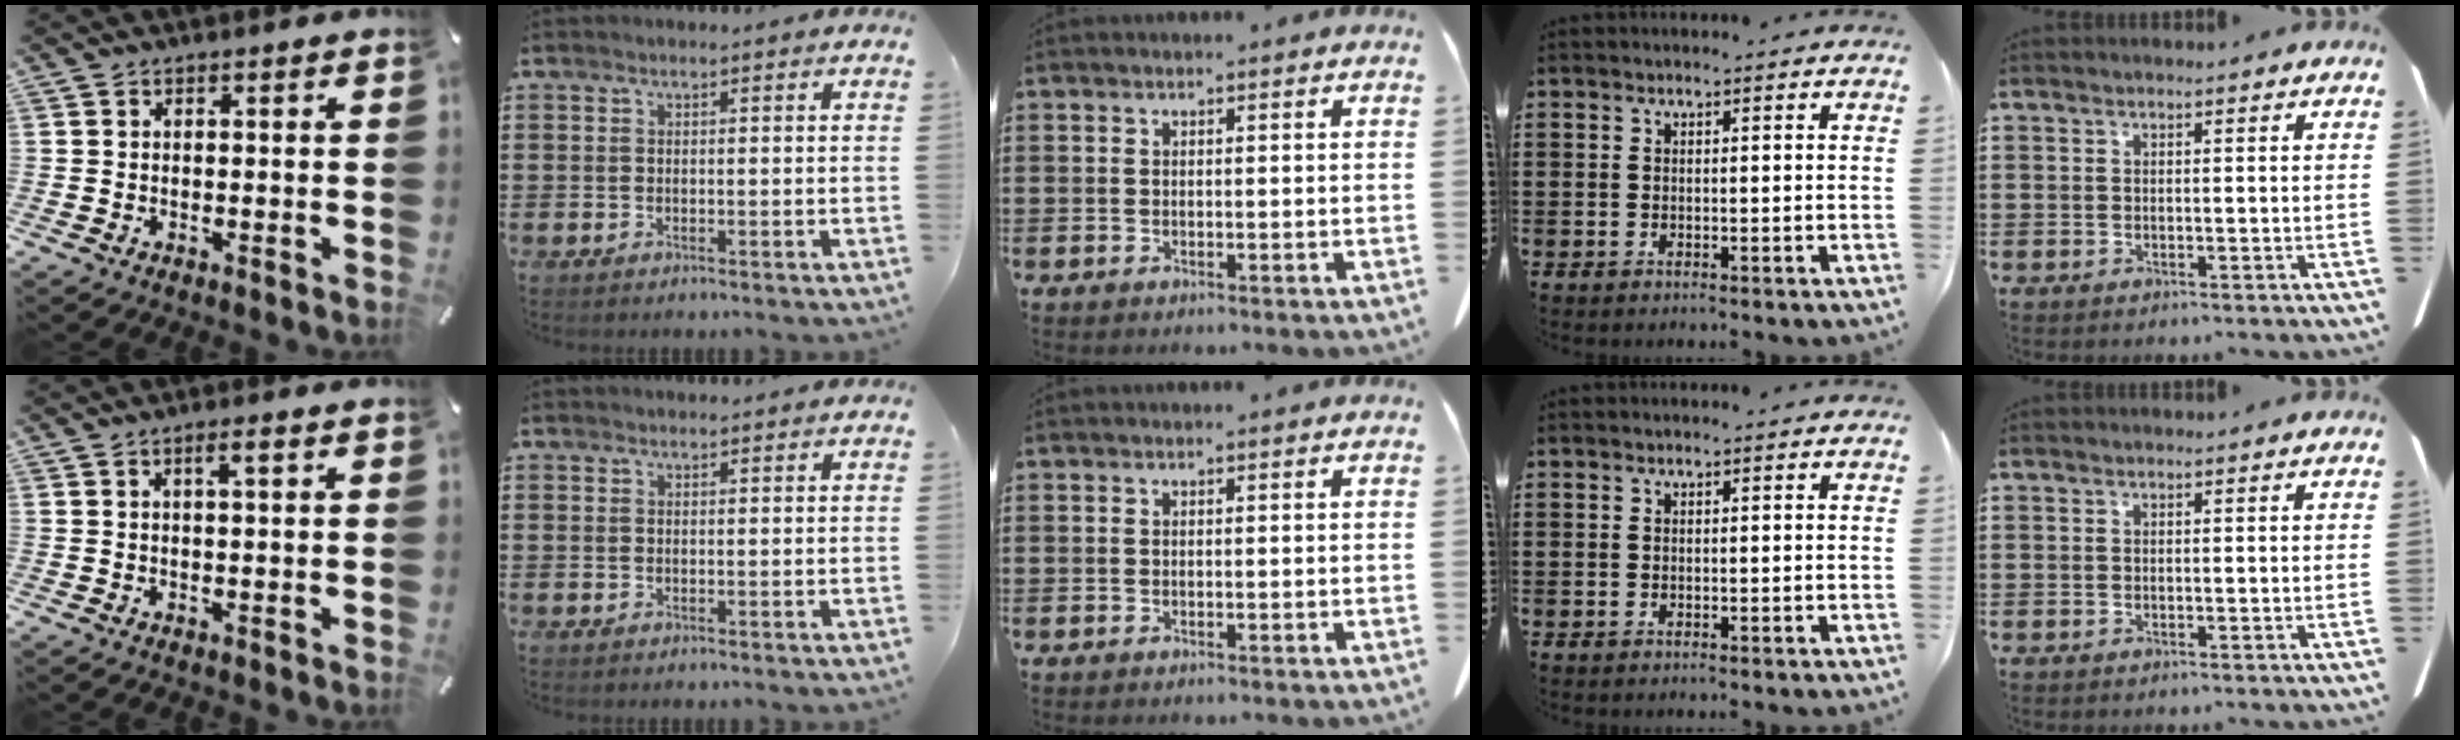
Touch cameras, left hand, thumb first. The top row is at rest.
{"thumb": {"total": 2.9, "force": [0.9, 0.5, 2.7], "torque": [-0.046, 0.002, 0.011]}, "index": {"total": 0.9, "force": [0.9, 0.1, 0.1], "torque": [-0.004, -0.001, 0.018]}}